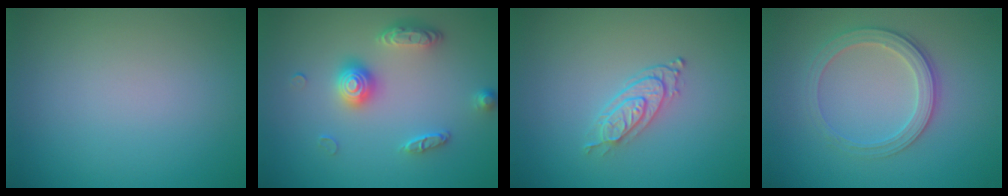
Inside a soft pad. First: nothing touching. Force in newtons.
{"total": 3.3, "press": 2.9, "slide": 1.6}
{"total": 2.7, "press": 2.1, "slide": 1.6}
{"total": 2.8, "press": 2.7, "slide": 0.7}